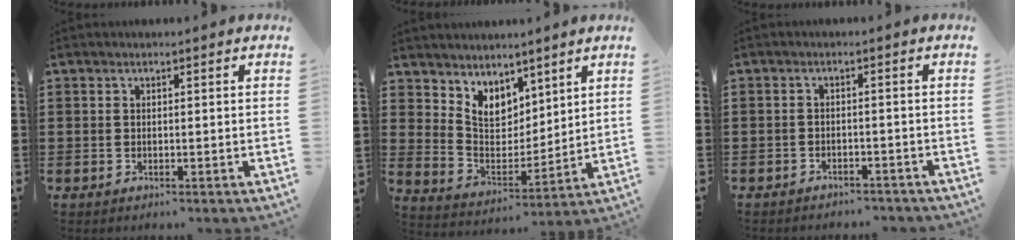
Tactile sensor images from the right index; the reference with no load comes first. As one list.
[{"total": 6.4, "force": [4.9, 4.0, 1.3], "torque": [-0.057, -0.024, 0.094]}, {"total": 1.9, "force": [-1.9, 0.3, 0.0], "torque": [-0.006, 0.001, -0.041]}]